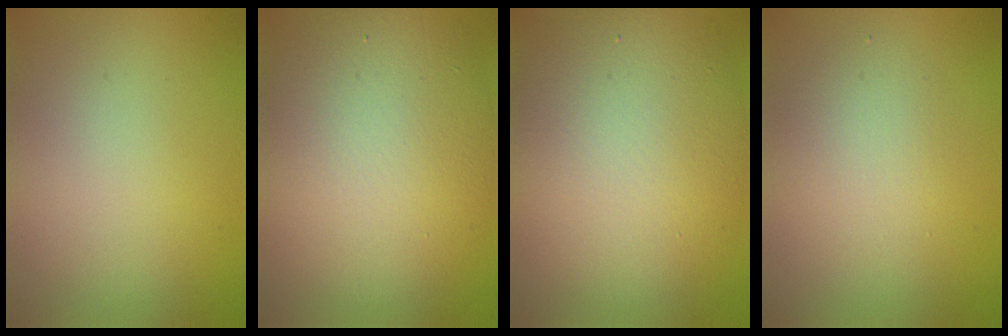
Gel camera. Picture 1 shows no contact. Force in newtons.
{"total": 10.4, "press": 10.3, "slide": 0.7}
{"total": 10.9, "press": 10.8, "slide": 0.7}
{"total": 2.2, "press": 2.2, "slide": 0.2}